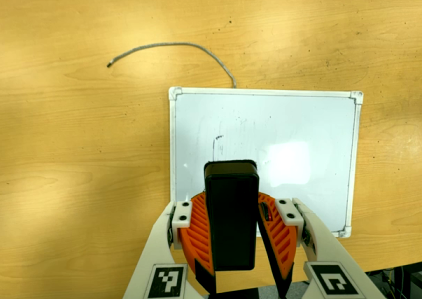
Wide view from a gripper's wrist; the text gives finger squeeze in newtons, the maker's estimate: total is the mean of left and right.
{"total": 8.5, "left": 8.4, "right": 8.6}